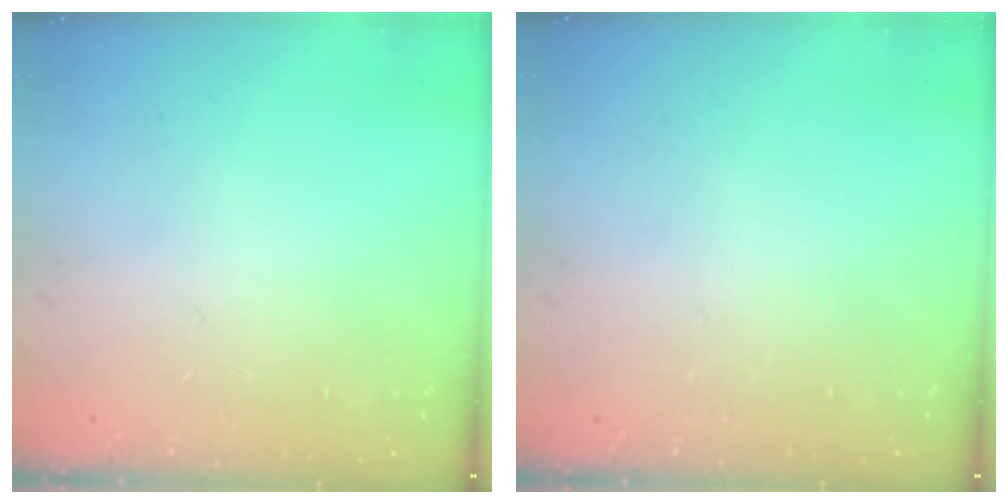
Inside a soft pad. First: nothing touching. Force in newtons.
{"total": 0.0}